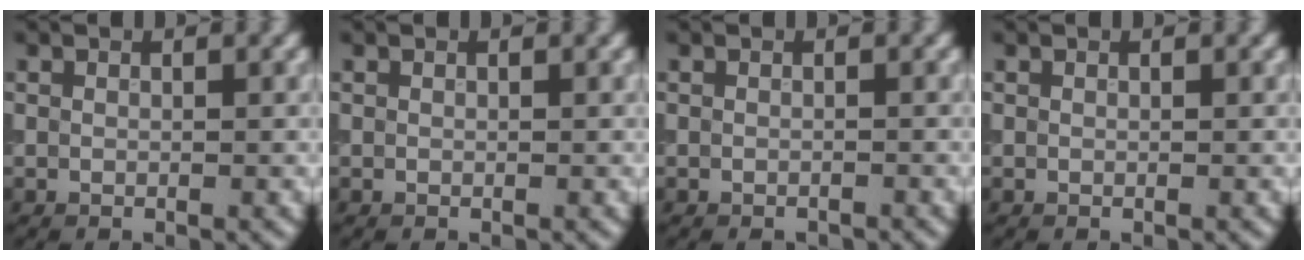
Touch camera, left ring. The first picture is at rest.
{"total": 0.0}
{"total": 0.7, "force": [-0.6, 0.2, 0.3], "torque": [-0.002, -0.002, -0.010]}
{"total": 0.0}